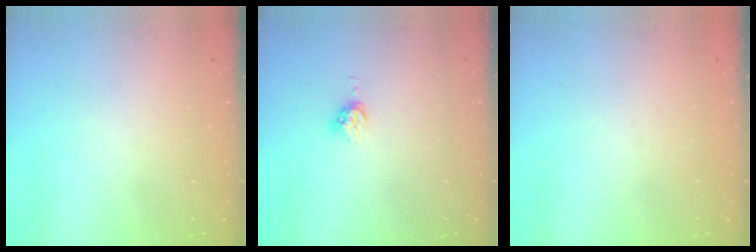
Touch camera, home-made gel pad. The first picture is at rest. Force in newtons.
{"total": 4.8, "press": 4.7, "slide": 0.7}
{"total": 0.0}